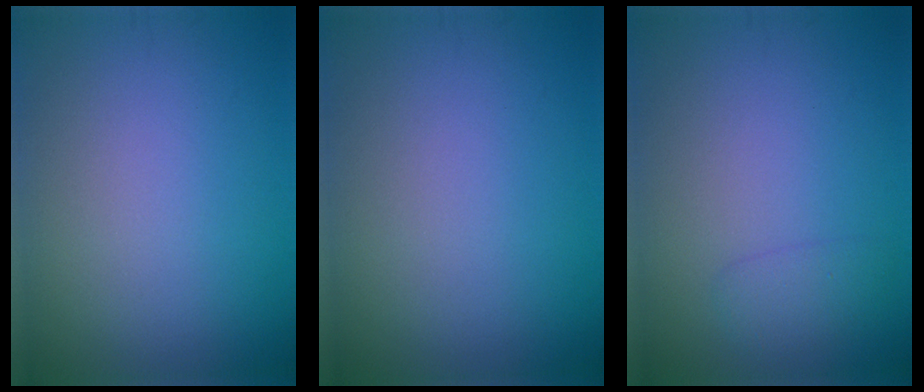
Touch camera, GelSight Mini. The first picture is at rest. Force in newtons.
{"total": 0.0}
{"total": 1.4, "press": 1.4, "slide": 0.1}